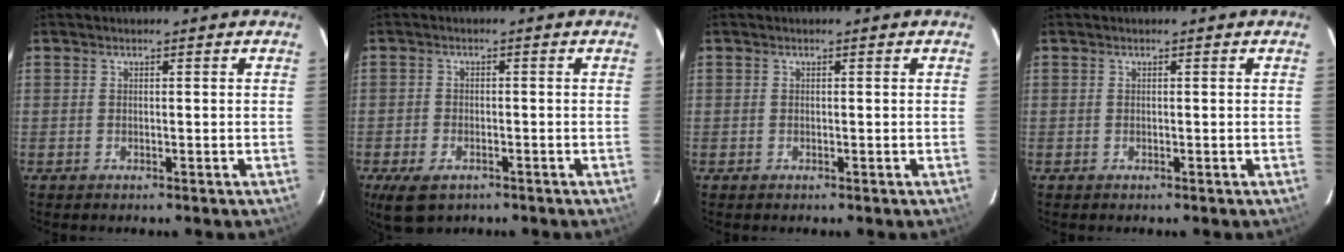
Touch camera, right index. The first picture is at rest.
{"total": 8.9, "force": [-5.2, 5.0, 5.2], "torque": [-0.126, -0.016, -0.088]}
{"total": 0.0}
{"total": 0.0}